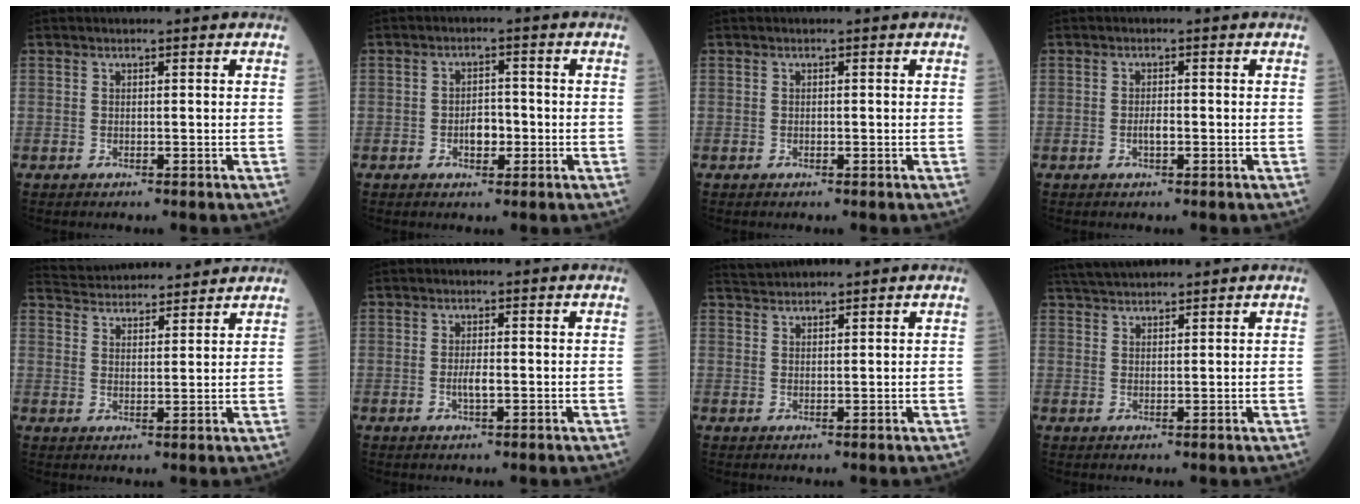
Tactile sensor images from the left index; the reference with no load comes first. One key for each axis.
{"total": 3.1, "fx": -1.1, "fy": 1.7, "fz": 2.3, "tx": -0.029, "ty": 0.004, "tz": -0.016}
{"total": 0.0}
{"total": 1.3, "fx": -0.5, "fy": 0.4, "fz": 1.1, "tx": -0.018, "ty": 0.000, "tz": -0.009}
{"total": 12.8, "fx": 12.3, "fy": 2.0, "fz": 3.0, "tx": -0.047, "ty": 0.032, "tz": 0.184}
{"total": 1.8, "fx": -0.5, "fy": 0.4, "fz": 1.7, "tx": -0.029, "ty": -0.002, "tz": -0.006}
{"total": 3.5, "fx": 3.4, "fy": 0.0, "fz": 0.6, "tx": -0.011, "ty": 0.031, "tz": 0.067}
{"total": 6.5, "fx": 6.0, "fy": 0.7, "fz": 2.3, "tx": -0.038, "ty": 0.036, "tz": 0.108}